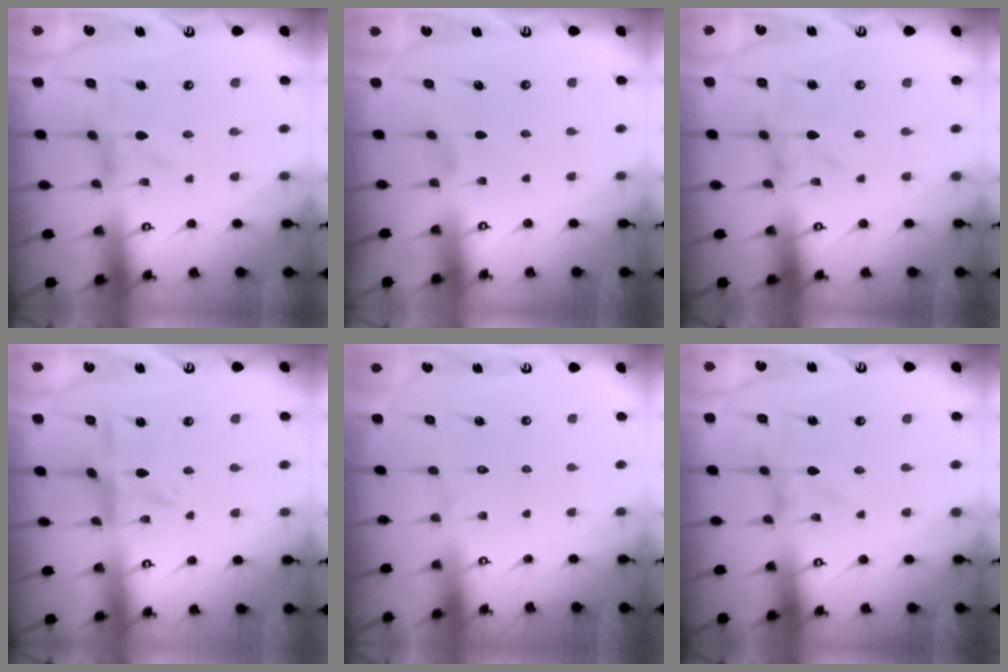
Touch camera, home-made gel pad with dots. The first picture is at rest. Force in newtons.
{"total": 1.0, "press": 0.9, "slide": 0.4}
{"total": 0.0}
{"total": 6.5, "press": 6.5, "slide": 0.6}
{"total": 1.5, "press": 1.5, "slide": 0.1}
{"total": 0.0}